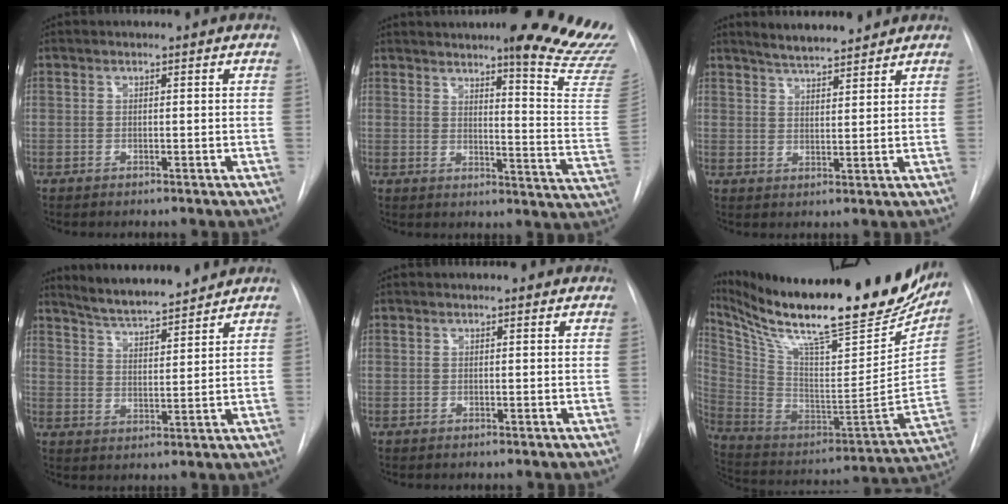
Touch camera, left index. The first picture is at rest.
{"total": 20.5, "force": [17.6, 0.3, 10.6], "torque": [-0.133, -0.099, 0.202]}
{"total": 7.4, "force": [6.9, 1.0, 2.7], "torque": [-0.046, 0.011, 0.108]}
{"total": 9.8, "force": [9.3, 0.5, 3.1], "torque": [-0.056, 0.006, 0.154]}
{"total": 3.5, "force": [3.1, 0.9, 1.3], "torque": [-0.015, 0.016, 0.030]}
{"total": 34.8, "force": [28.2, 6.8, 19.1], "torque": [-0.337, -0.060, 0.416]}